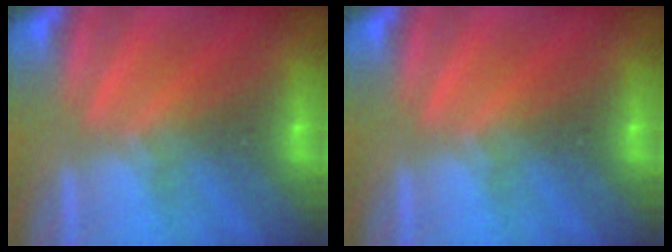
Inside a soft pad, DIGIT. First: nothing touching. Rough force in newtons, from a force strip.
{"total": 0.0}